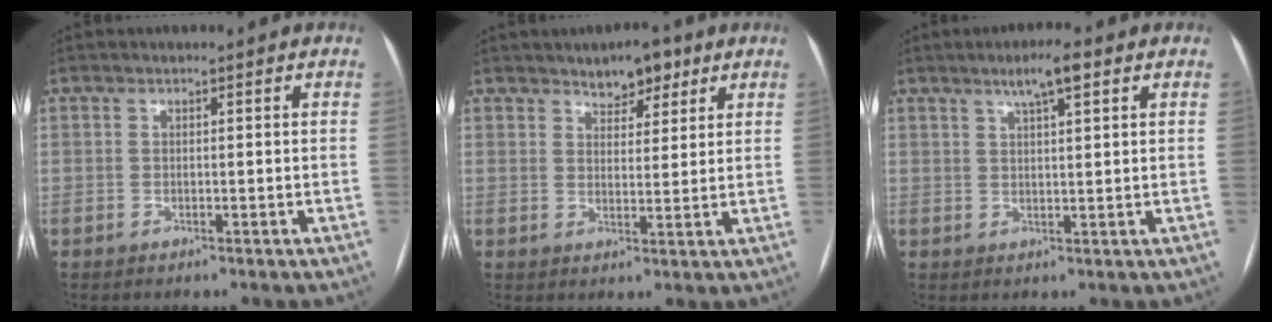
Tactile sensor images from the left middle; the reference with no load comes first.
{"total": 5.0, "force": [3.6, 2.3, 2.6], "torque": [-0.035, 0.005, 0.056]}
{"total": 4.7, "force": [2.8, 0.6, 3.7], "torque": [-0.066, 0.008, 0.046]}